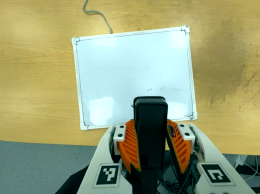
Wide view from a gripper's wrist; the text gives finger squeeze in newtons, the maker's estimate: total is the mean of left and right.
{"total": 6.1, "left": 5.2, "right": 7.1}